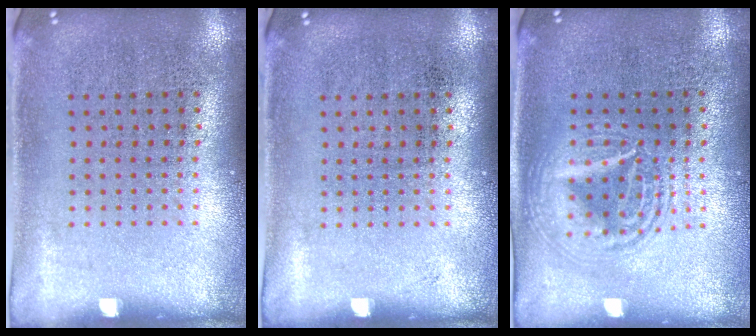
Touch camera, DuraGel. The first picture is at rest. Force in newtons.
{"total": 0.0}
{"total": 2.9, "press": 2.8, "slide": 0.3}